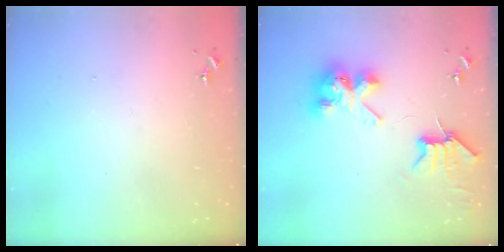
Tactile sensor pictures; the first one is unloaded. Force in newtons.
{"total": 8.9, "press": 8.8, "slide": 0.6}